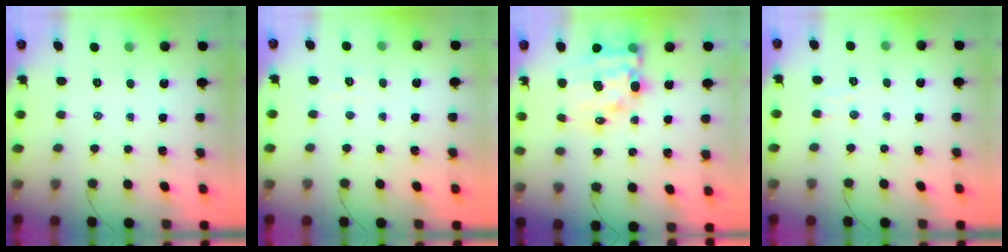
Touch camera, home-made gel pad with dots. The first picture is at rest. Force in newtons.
{"total": 2.4, "press": 2.3, "slide": 0.5}
{"total": 13.3, "press": 12.8, "slide": 3.4}
{"total": 2.4, "press": 2.3, "slide": 0.6}